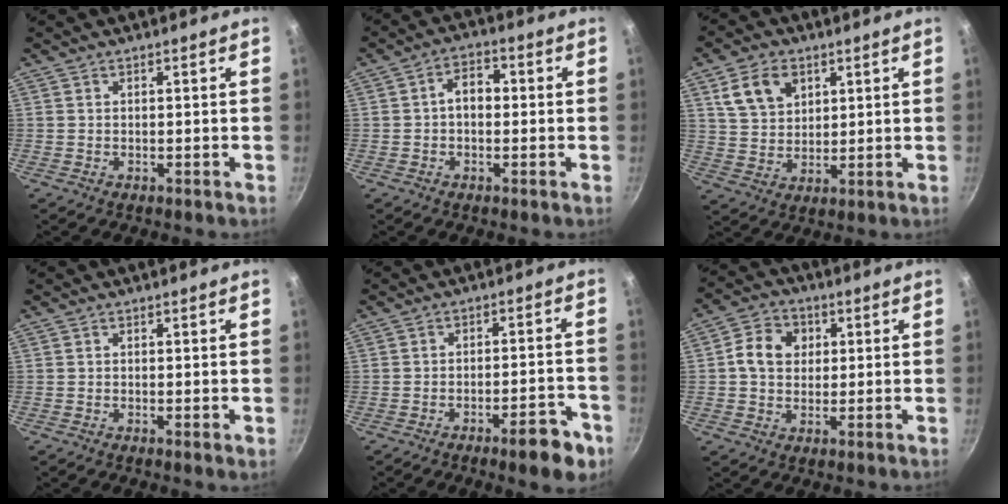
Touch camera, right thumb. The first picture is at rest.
{"total": 5.0, "force": [0.0, 3.3, 3.7], "torque": [-0.047, 0.020, -0.010]}
{"total": 9.3, "force": [4.3, 6.5, 5.0], "torque": [-0.069, -0.013, 0.085]}
{"total": 1.2, "force": [-0.1, 0.2, 1.2], "torque": [-0.025, -0.006, -0.004]}
{"total": 8.4, "force": [-5.0, 2.3, 6.4], "torque": [-0.080, 0.031, -0.068]}
{"total": 8.4, "force": [1.2, 6.9, 4.7], "torque": [-0.060, 0.009, 0.015]}